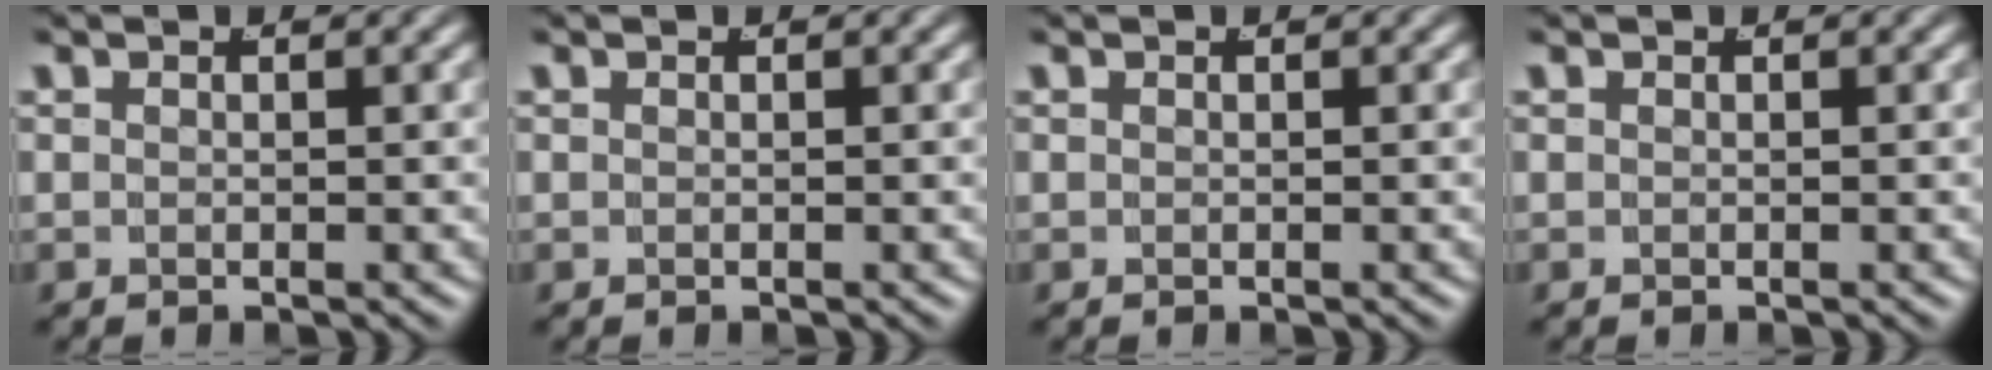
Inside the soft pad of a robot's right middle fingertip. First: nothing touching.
{"total": 0.0}
{"total": 0.0}
{"total": 0.0}